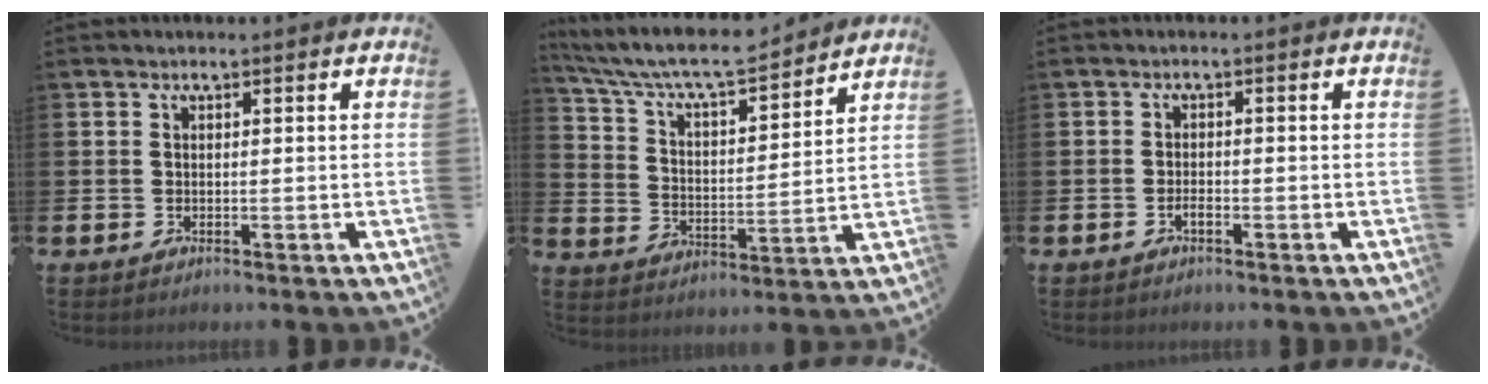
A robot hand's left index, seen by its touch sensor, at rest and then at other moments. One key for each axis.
{"total": 7.9, "fx": 7.4, "fy": 1.3, "fz": 2.6, "tx": -0.087, "ty": -0.050, "tz": 0.126}
{"total": 1.3, "fx": -0.7, "fy": 0.5, "fz": 1.0, "tx": -0.026, "ty": 0.002, "tz": -0.012}